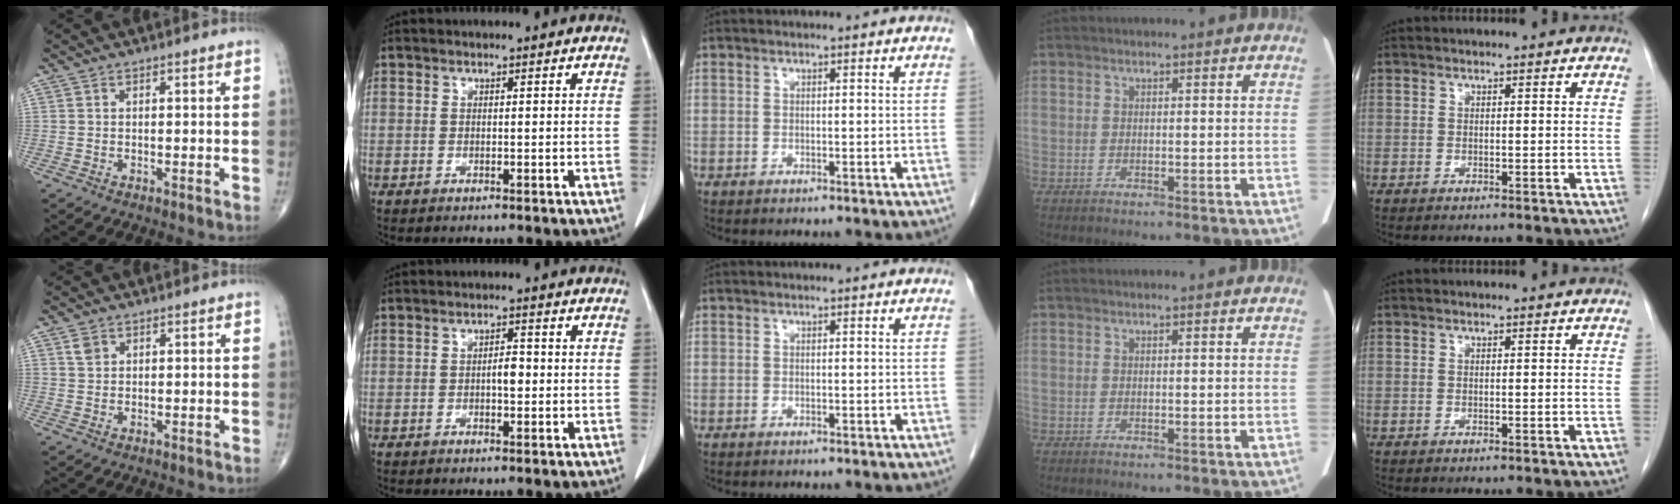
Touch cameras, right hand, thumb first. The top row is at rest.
{"thumb": {"total": 1.8, "force": [1.0, 1.3, 0.8], "torque": [-0.006, -0.001, 0.017]}, "index": {"total": 2.1, "force": [-0.3, 0.9, 1.9], "torque": [-0.029, 0.004, -0.005]}}